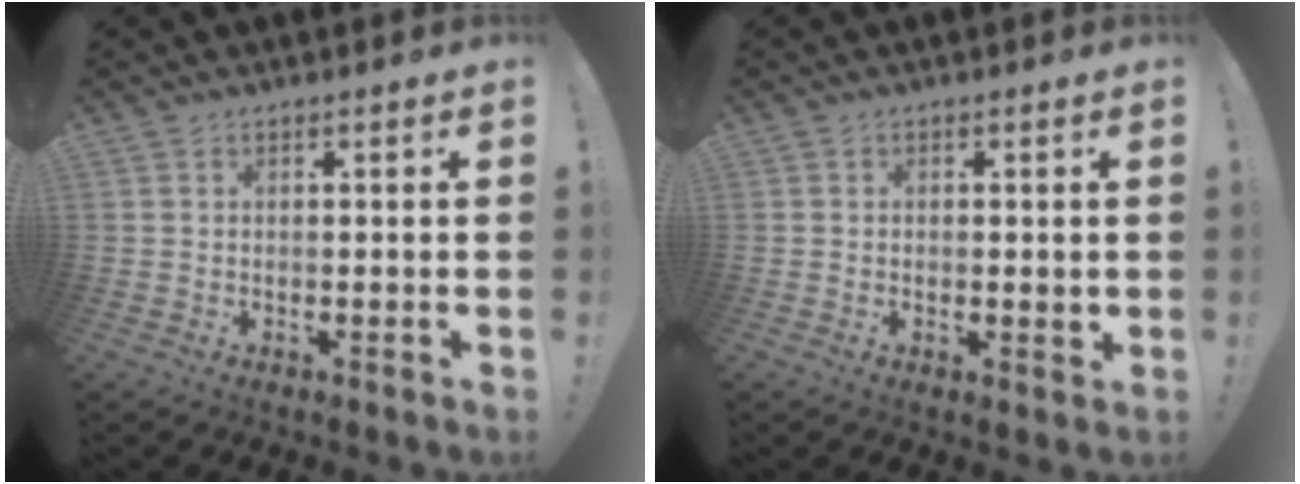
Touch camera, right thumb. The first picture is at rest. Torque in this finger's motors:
{"motor_torque": [-0.08, 0.05, 0.01, 0.24, 0.04]}